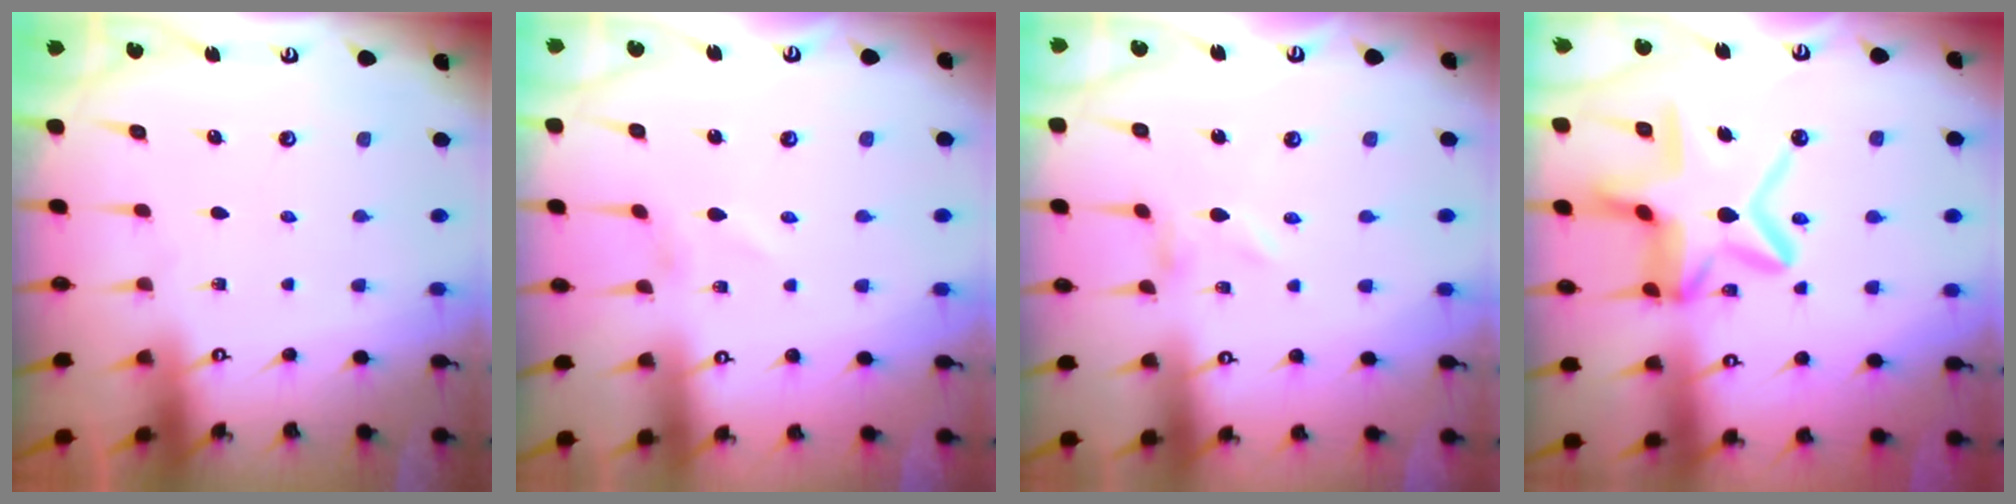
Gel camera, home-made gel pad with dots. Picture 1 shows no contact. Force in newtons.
{"total": 0.8, "press": 0.8, "slide": 0.1}
{"total": 0.0}
{"total": 15.9, "press": 15.9, "slide": 1.5}